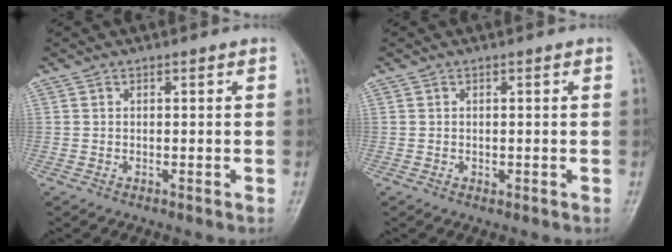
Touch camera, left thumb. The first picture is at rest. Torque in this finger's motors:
{"motor_torque": [-0.19, -0.17, 0.13, 0.07, 0.00]}